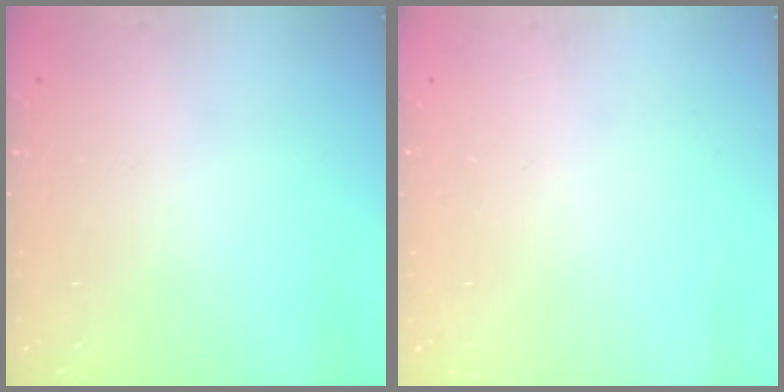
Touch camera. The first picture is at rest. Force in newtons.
{"total": 0.0}